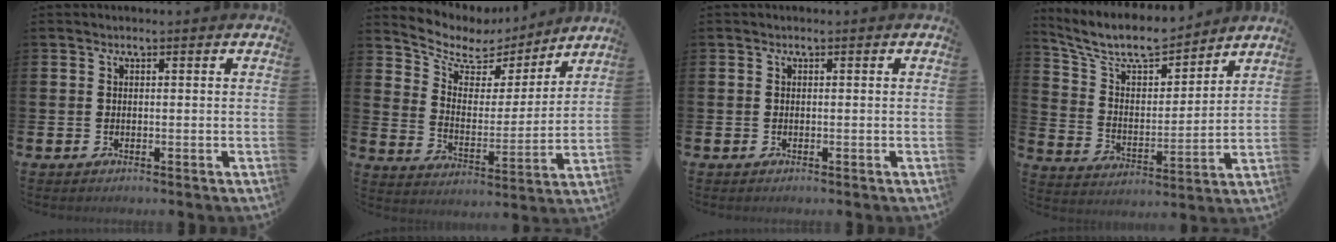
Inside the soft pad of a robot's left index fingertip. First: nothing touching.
{"total": 7.2, "force": [6.4, 3.3, 1.1], "torque": [-0.065, -0.049, 0.110]}
{"total": 0.0}
{"total": 8.6, "force": [7.8, 2.5, 2.8], "torque": [-0.094, -0.053, 0.136]}